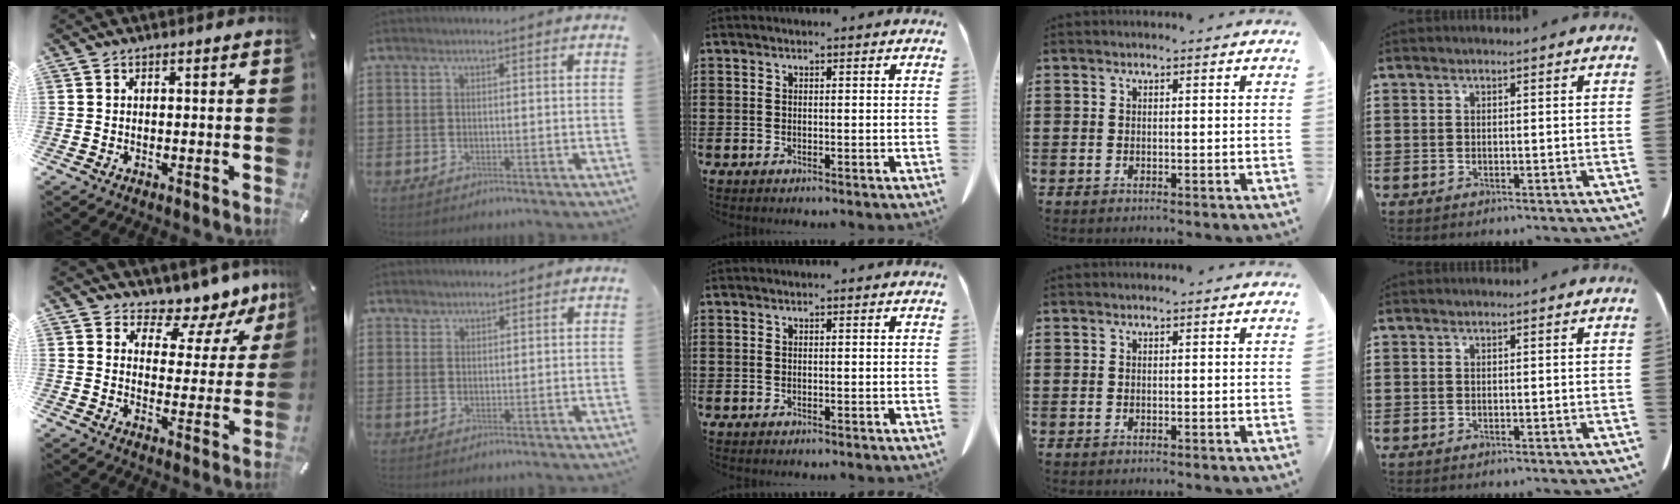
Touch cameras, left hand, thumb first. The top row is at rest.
{"thumb": {"total": 8.3, "force": [7.0, 4.0, 2.0], "torque": [-0.023, -0.077, 0.120]}, "index": {"total": 1.4, "force": [1.2, 0.7, 0.0], "torque": [-0.003, 0.002, 0.024]}}